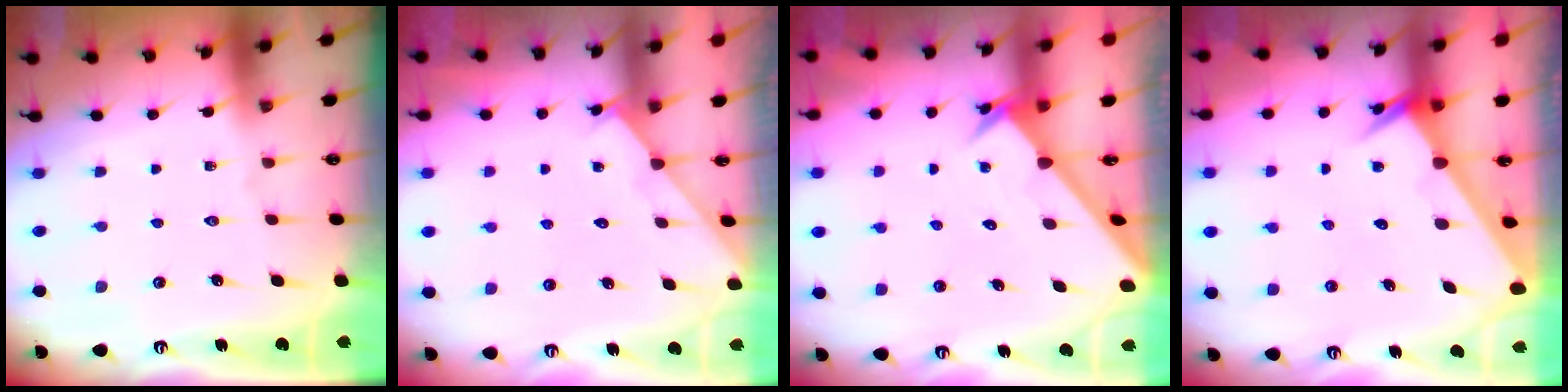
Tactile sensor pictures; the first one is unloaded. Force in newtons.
{"total": 2.3, "press": 2.3, "slide": 0.4}
{"total": 2.4, "press": 2.4, "slide": 0.2}
{"total": 2.3, "press": 2.3, "slide": 0.1}